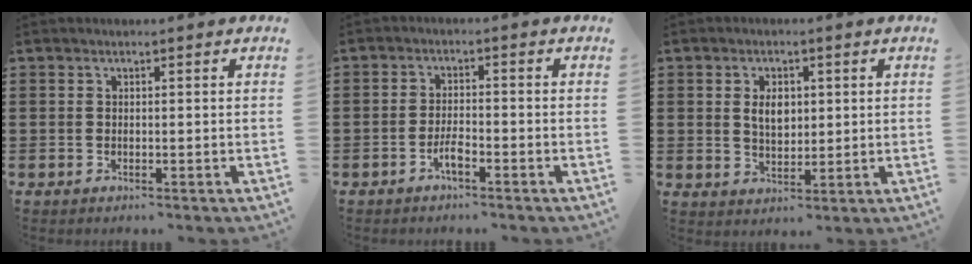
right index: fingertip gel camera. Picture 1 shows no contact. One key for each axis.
{"total": 2.8, "fx": -1.7, "fy": 0.6, "fz": 2.2, "tx": -0.046, "ty": 0.000, "tz": -0.033}
{"total": 4.1, "fx": 0.8, "fy": 2.6, "fz": 3.1, "tx": -0.060, "ty": 0.009, "tz": 0.011}